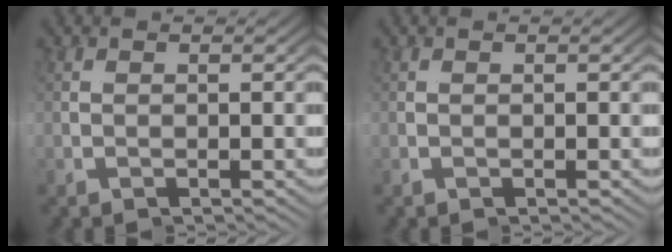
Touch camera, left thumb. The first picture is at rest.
{"total": 0.0}